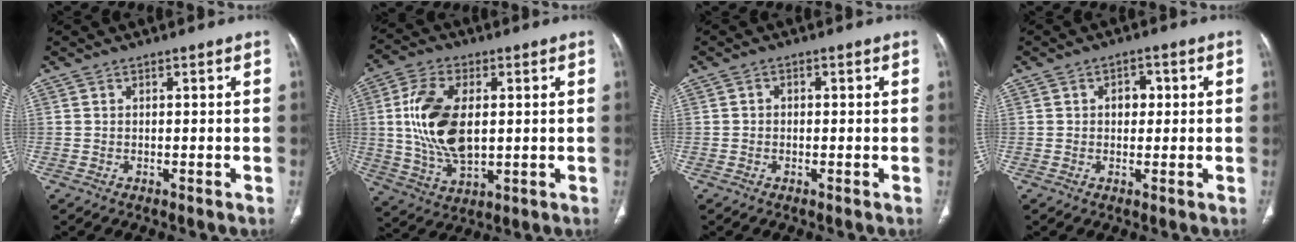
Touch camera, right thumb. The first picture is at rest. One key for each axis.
{"total": 15.2, "fx": 1.6, "fy": 8.4, "fz": 12.6, "tx": -0.247, "ty": -0.006, "tz": 0.036}
{"total": 0.9, "fx": -0.1, "fy": 0.8, "fz": 0.4, "tx": -0.002, "ty": 0.003, "tz": -0.005}
{"total": 3.2, "fx": 0.5, "fy": 2.4, "fz": 2.1, "tx": -0.015, "ty": 0.005, "tz": 0.004}